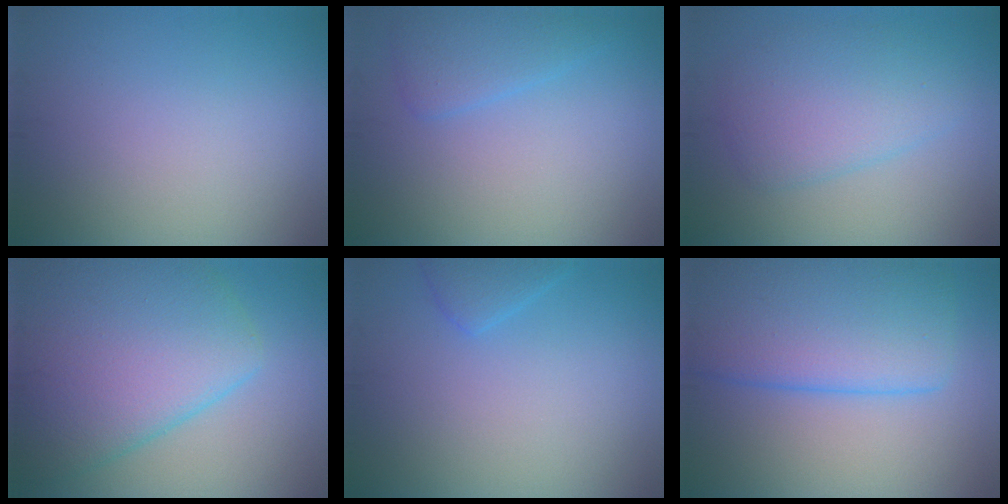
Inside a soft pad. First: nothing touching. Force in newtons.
{"total": 2.4, "press": 2.4, "slide": 0.2}
{"total": 4.5, "press": 4.4, "slide": 0.2}
{"total": 10.5, "press": 10.5, "slide": 0.4}
{"total": 1.7, "press": 1.7, "slide": 0.1}
{"total": 8.3, "press": 8.3, "slide": 0.4}